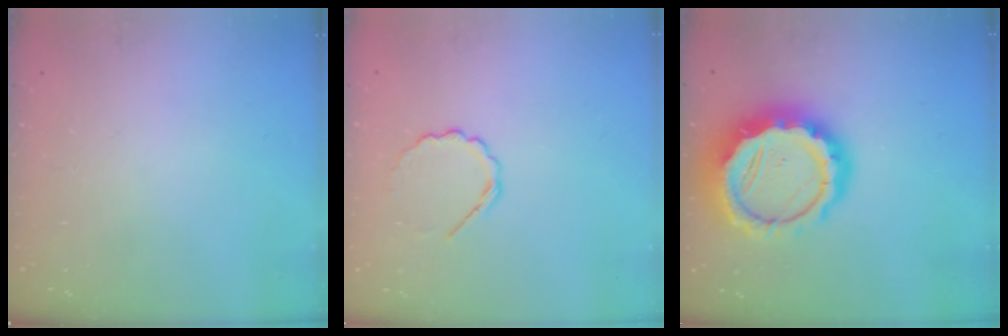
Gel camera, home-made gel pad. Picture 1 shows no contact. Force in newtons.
{"total": 5.8, "press": 5.6, "slide": 1.8}
{"total": 17.7, "press": 17.4, "slide": 3.4}